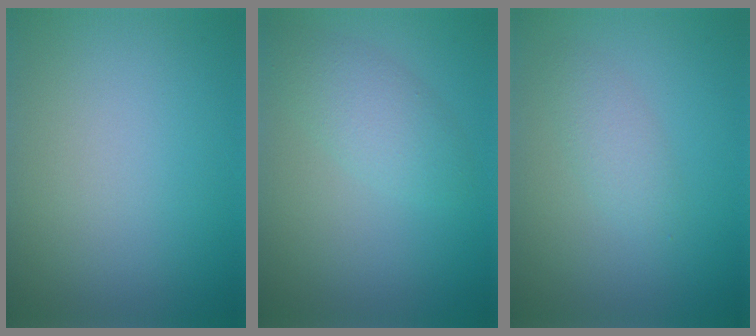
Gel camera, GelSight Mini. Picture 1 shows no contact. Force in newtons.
{"total": 2.9, "press": 2.9, "slide": 0.2}
{"total": 1.7, "press": 1.7, "slide": 0.1}